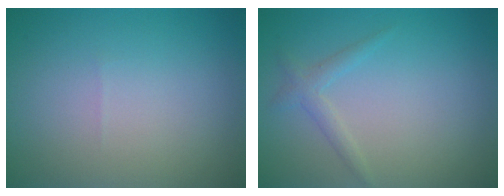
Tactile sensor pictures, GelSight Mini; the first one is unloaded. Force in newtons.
{"total": 1.5, "press": 1.5, "slide": 0.1}